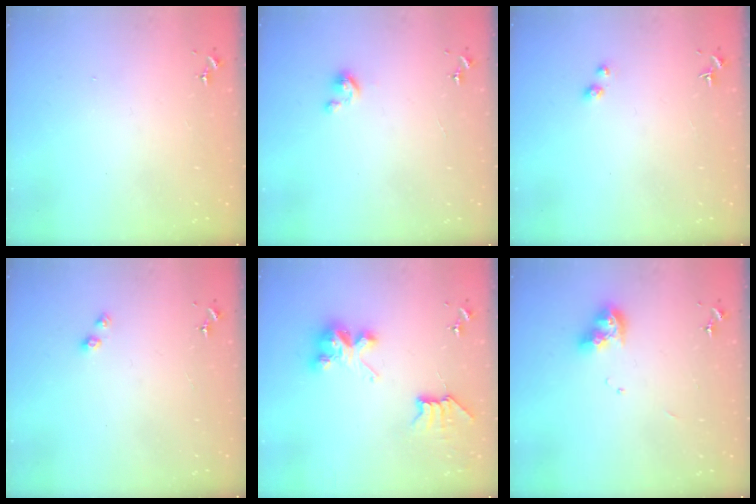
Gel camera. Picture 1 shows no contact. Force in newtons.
{"total": 2.4, "press": 2.4, "slide": 0.2}
{"total": 2.9, "press": 2.9, "slide": 0.2}
{"total": 3.4, "press": 3.3, "slide": 0.7}
{"total": 7.7, "press": 7.7, "slide": 0.2}
{"total": 11.7, "press": 11.6, "slide": 1.4}